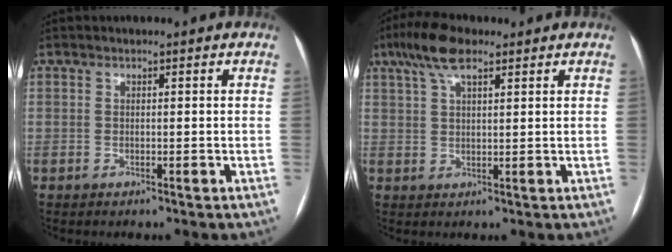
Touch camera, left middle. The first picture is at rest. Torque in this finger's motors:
{"motor_torque": [0.91, -0.73, 0.07, 0.03]}